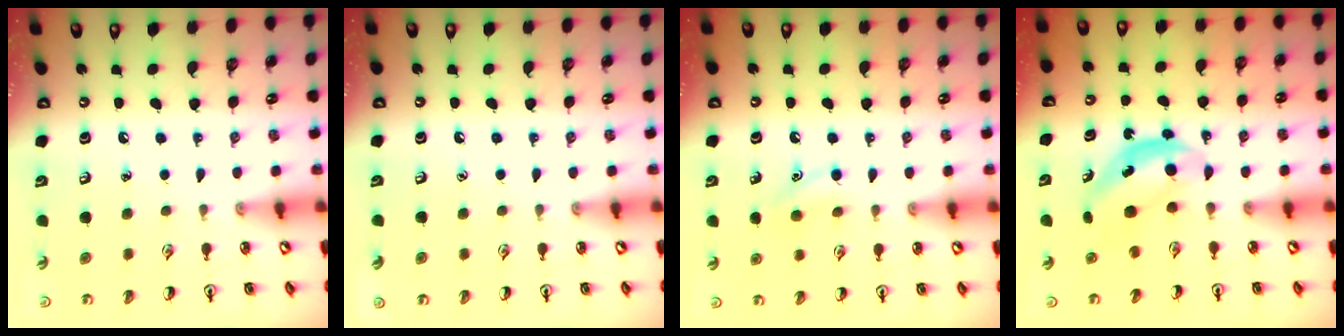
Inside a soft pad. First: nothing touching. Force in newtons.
{"total": 0.0}
{"total": 6.8, "press": 6.5, "slide": 1.9}
{"total": 4.9, "press": 4.9, "slide": 0.7}